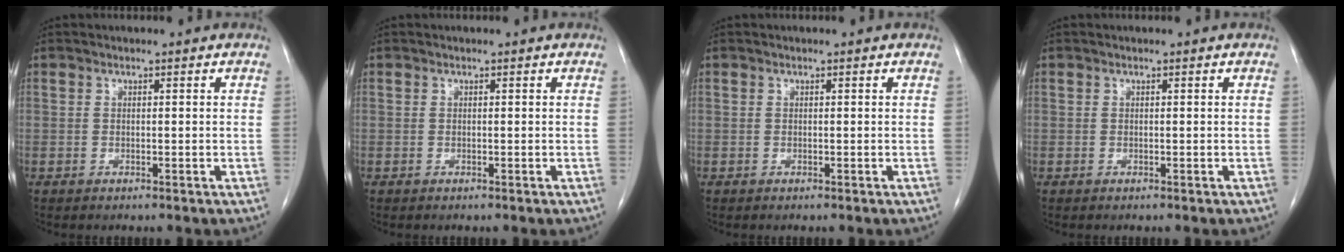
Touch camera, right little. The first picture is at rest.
{"total": 0.0}
{"total": 0.0}
{"total": 0.0}